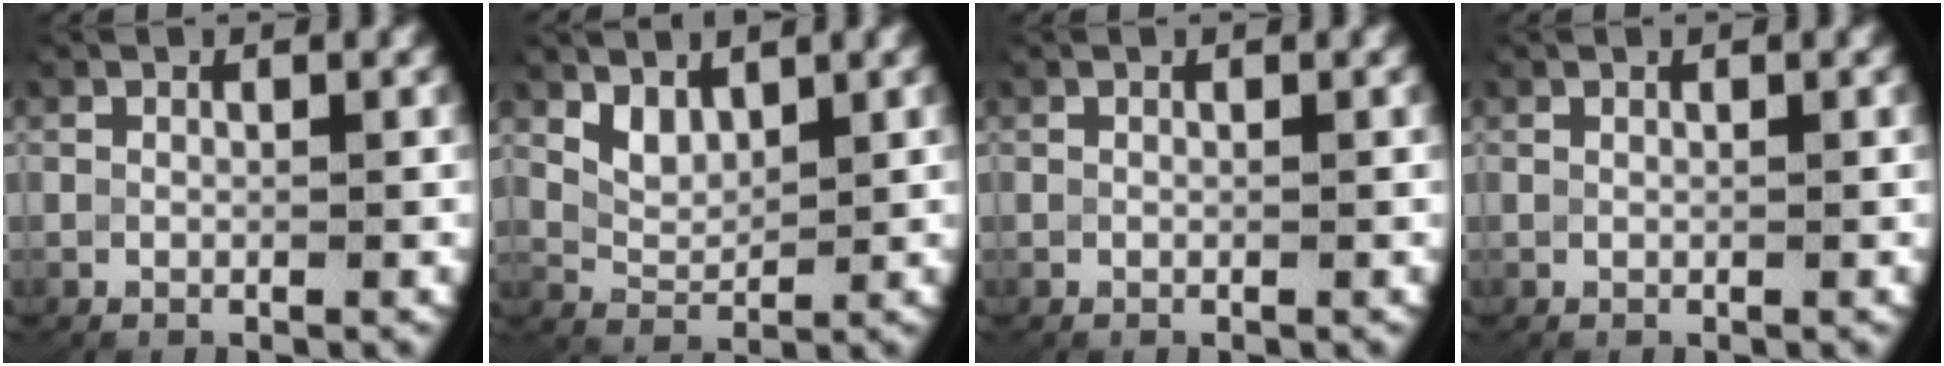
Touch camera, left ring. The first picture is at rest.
{"total": 2.5, "force": [1.6, 1.5, 1.2], "torque": [-0.038, -0.013, 0.036]}
{"total": 0.0}
{"total": 0.0}